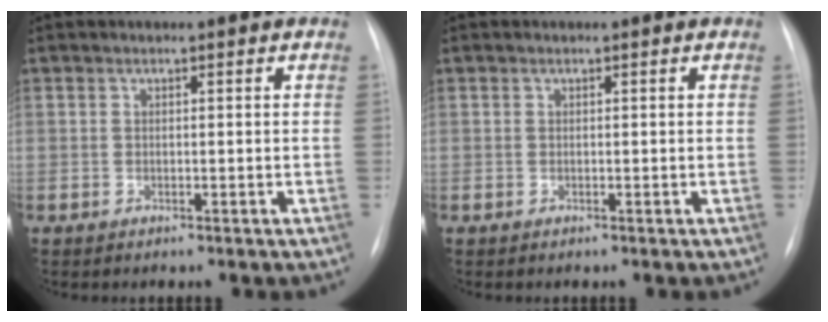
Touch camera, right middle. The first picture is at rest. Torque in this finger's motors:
{"motor_torque": [0.00, 0.00, 0.00, -0.01]}